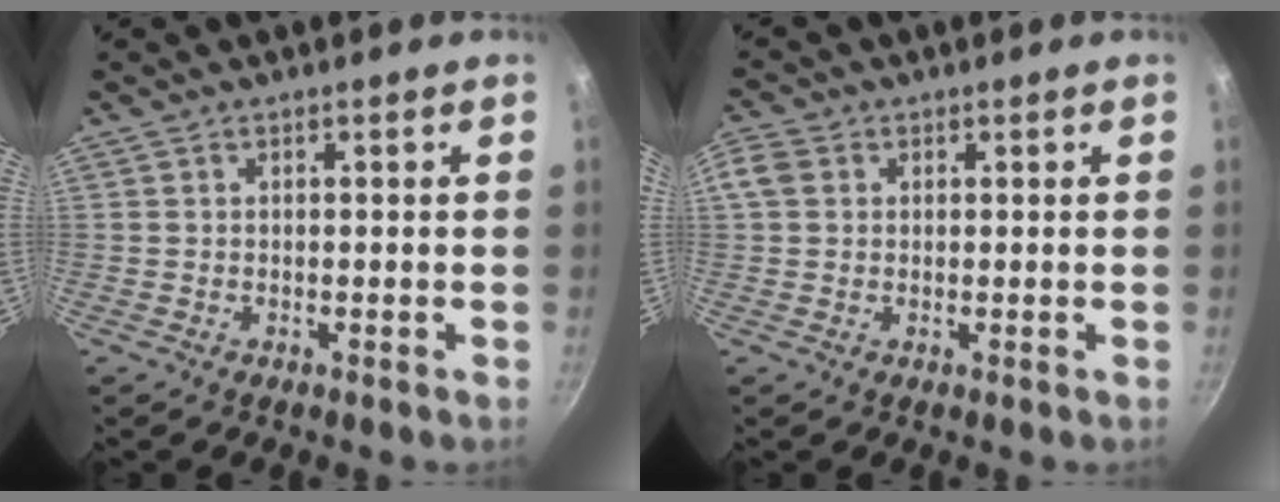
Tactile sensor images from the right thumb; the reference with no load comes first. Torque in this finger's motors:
{"motor_torque": [1.11, 1.12, 0.52, -0.43, 0.11]}